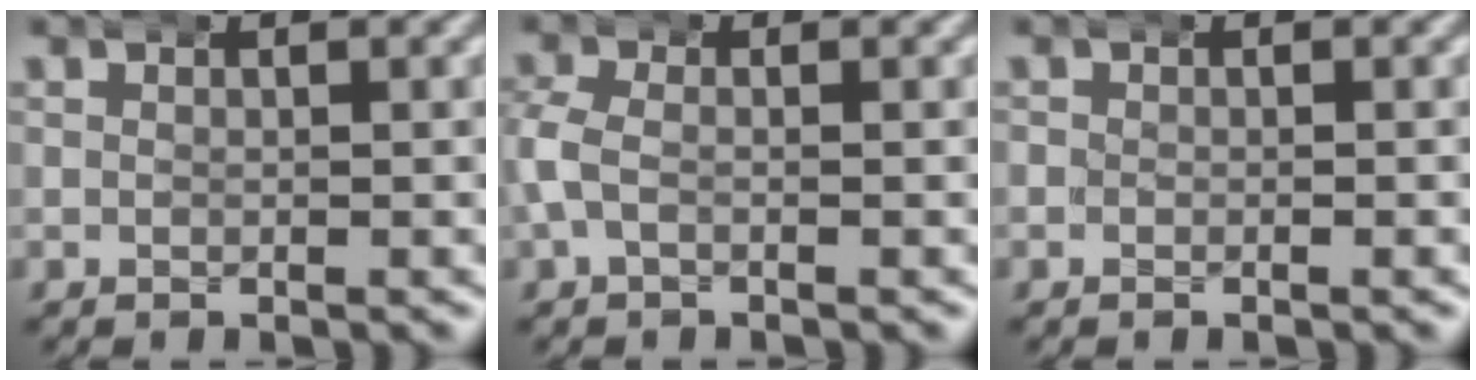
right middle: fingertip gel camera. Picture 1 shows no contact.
{"total": 2.5, "force": [-0.7, 1.9, 1.5], "torque": [-0.051, -0.002, -0.012]}
{"total": 0.7, "force": [-0.3, 0.6, 0.2], "torque": [-0.010, 0.004, -0.006]}